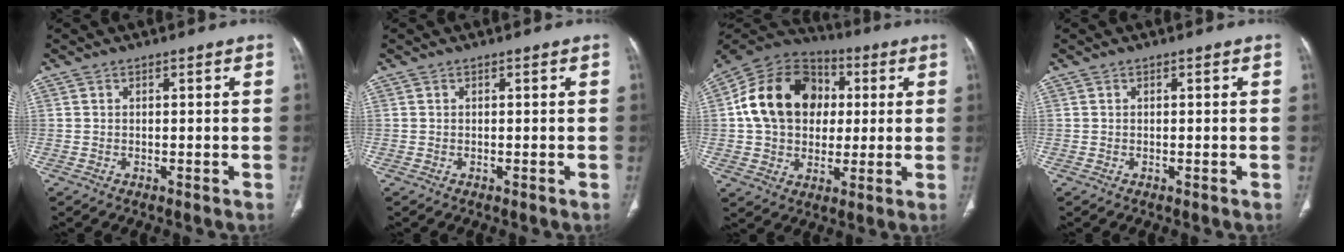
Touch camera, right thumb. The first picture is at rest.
{"total": 0.0}
{"total": 18.9, "force": [2.5, 14.7, 11.6], "torque": [-0.182, 0.021, 0.038]}
{"total": 0.0}